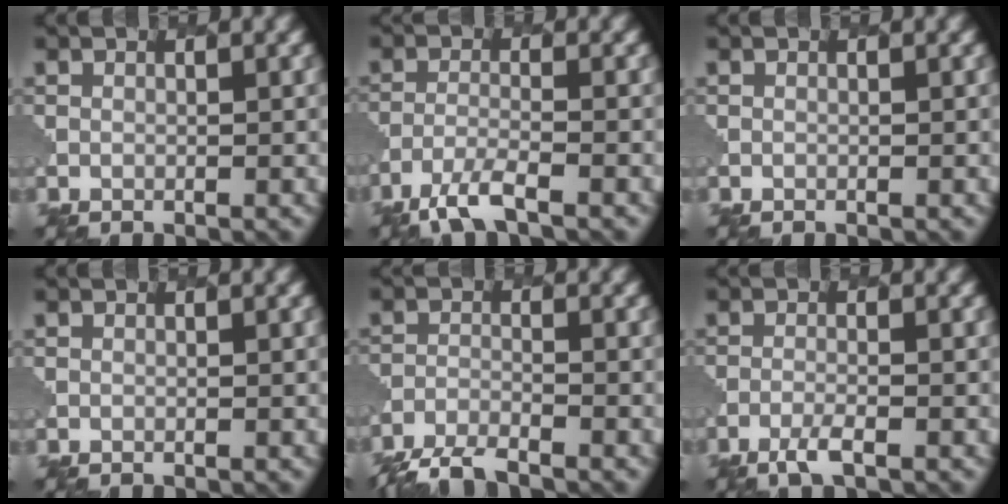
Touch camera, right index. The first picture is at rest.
{"total": 3.5, "force": [-2.8, 0.5, 2.0], "torque": [-0.047, -0.005, -0.064]}
{"total": 0.0}
{"total": 0.0}
{"total": 4.9, "force": [-4.6, 0.7, 1.4], "torque": [-0.034, -0.017, -0.085]}
{"total": 1.8, "force": [-1.4, 0.3, 1.2], "torque": [-0.026, -0.001, -0.036]}